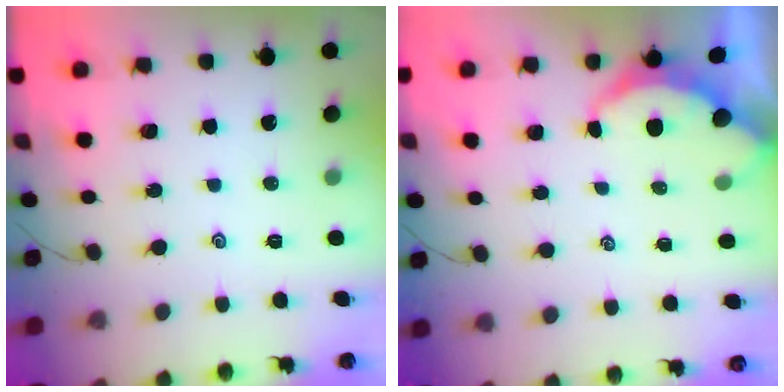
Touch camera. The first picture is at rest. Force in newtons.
{"total": 3.3, "press": 3.3, "slide": 0.3}